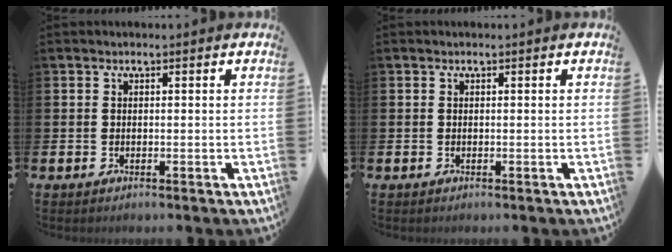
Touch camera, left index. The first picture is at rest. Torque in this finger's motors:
{"motor_torque": [0.00, 0.00, 0.01, 0.00]}